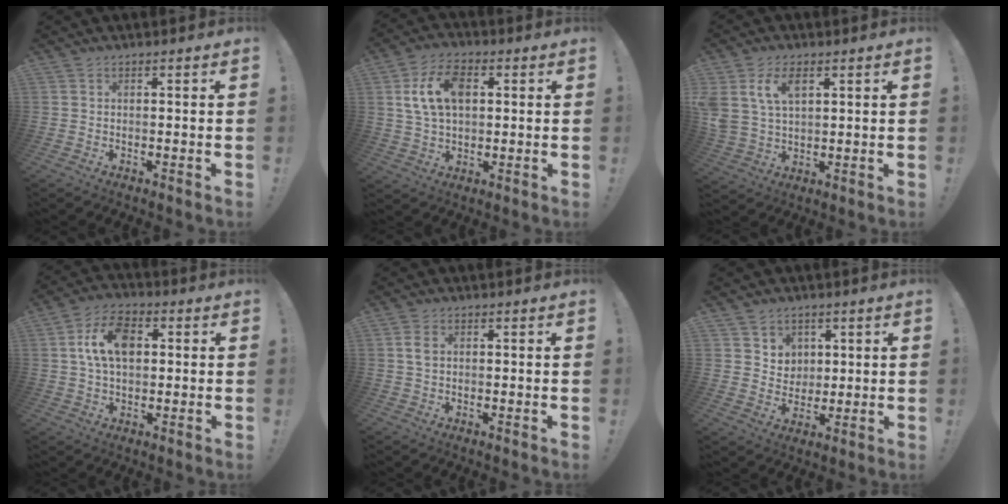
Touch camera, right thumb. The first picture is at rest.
{"total": 12.6, "force": [3.0, 8.1, 9.2], "torque": [-0.173, 0.008, 0.056]}
{"total": 9.2, "force": [4.2, 5.4, 6.1], "torque": [-0.133, -0.010, 0.076]}
{"total": 12.3, "force": [2.5, 7.9, 9.0], "torque": [-0.146, 0.011, 0.047]}
{"total": 3.1, "force": [0.8, 1.8, 2.4], "torque": [-0.038, 0.001, 0.014]}
{"total": 6.0, "force": [3.2, 5.1, 0.7], "torque": [-0.014, -0.028, 0.064]}